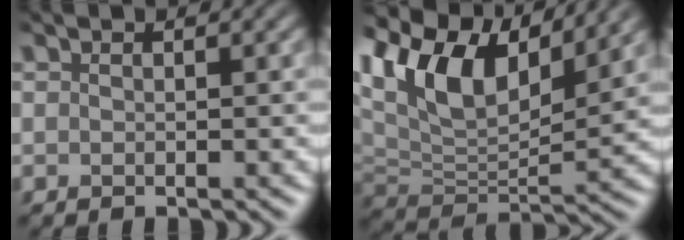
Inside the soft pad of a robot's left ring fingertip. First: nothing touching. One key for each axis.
{"total": 11.1, "fx": 6.0, "fy": 5.2, "fz": 7.7, "tx": -0.154, "ty": 0.021, "tz": 0.107}